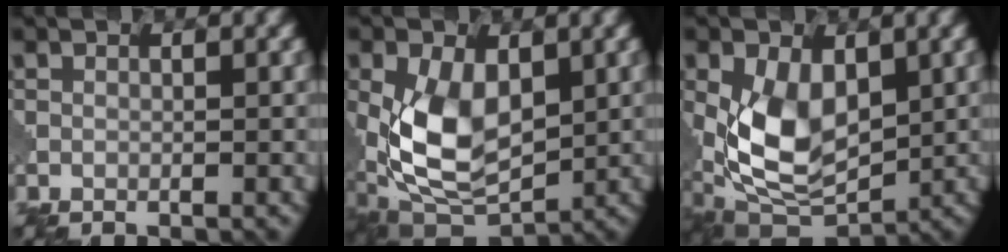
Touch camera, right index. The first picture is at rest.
{"total": 8.5, "force": [0.6, 5.4, 6.5], "torque": [-0.147, -0.007, 0.012]}
{"total": 8.0, "force": [0.7, 5.2, 6.1], "torque": [-0.136, -0.007, 0.014]}